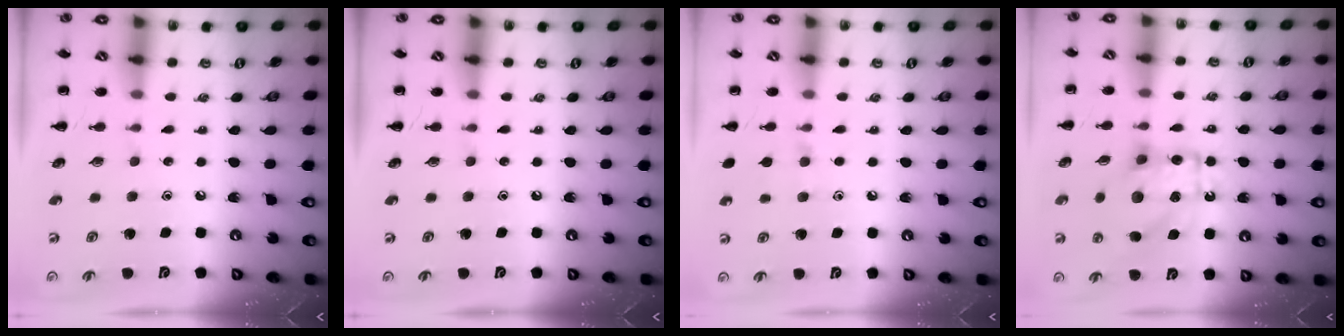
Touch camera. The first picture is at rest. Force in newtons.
{"total": 0.0}
{"total": 5.5, "press": 5.1, "slide": 2.0}
{"total": 12.6, "press": 12.6, "slide": 1.2}